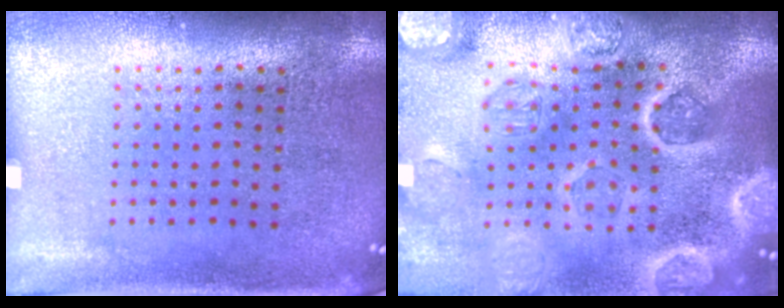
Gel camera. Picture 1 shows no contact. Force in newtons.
{"total": 5.0, "press": 4.4, "slide": 2.4}